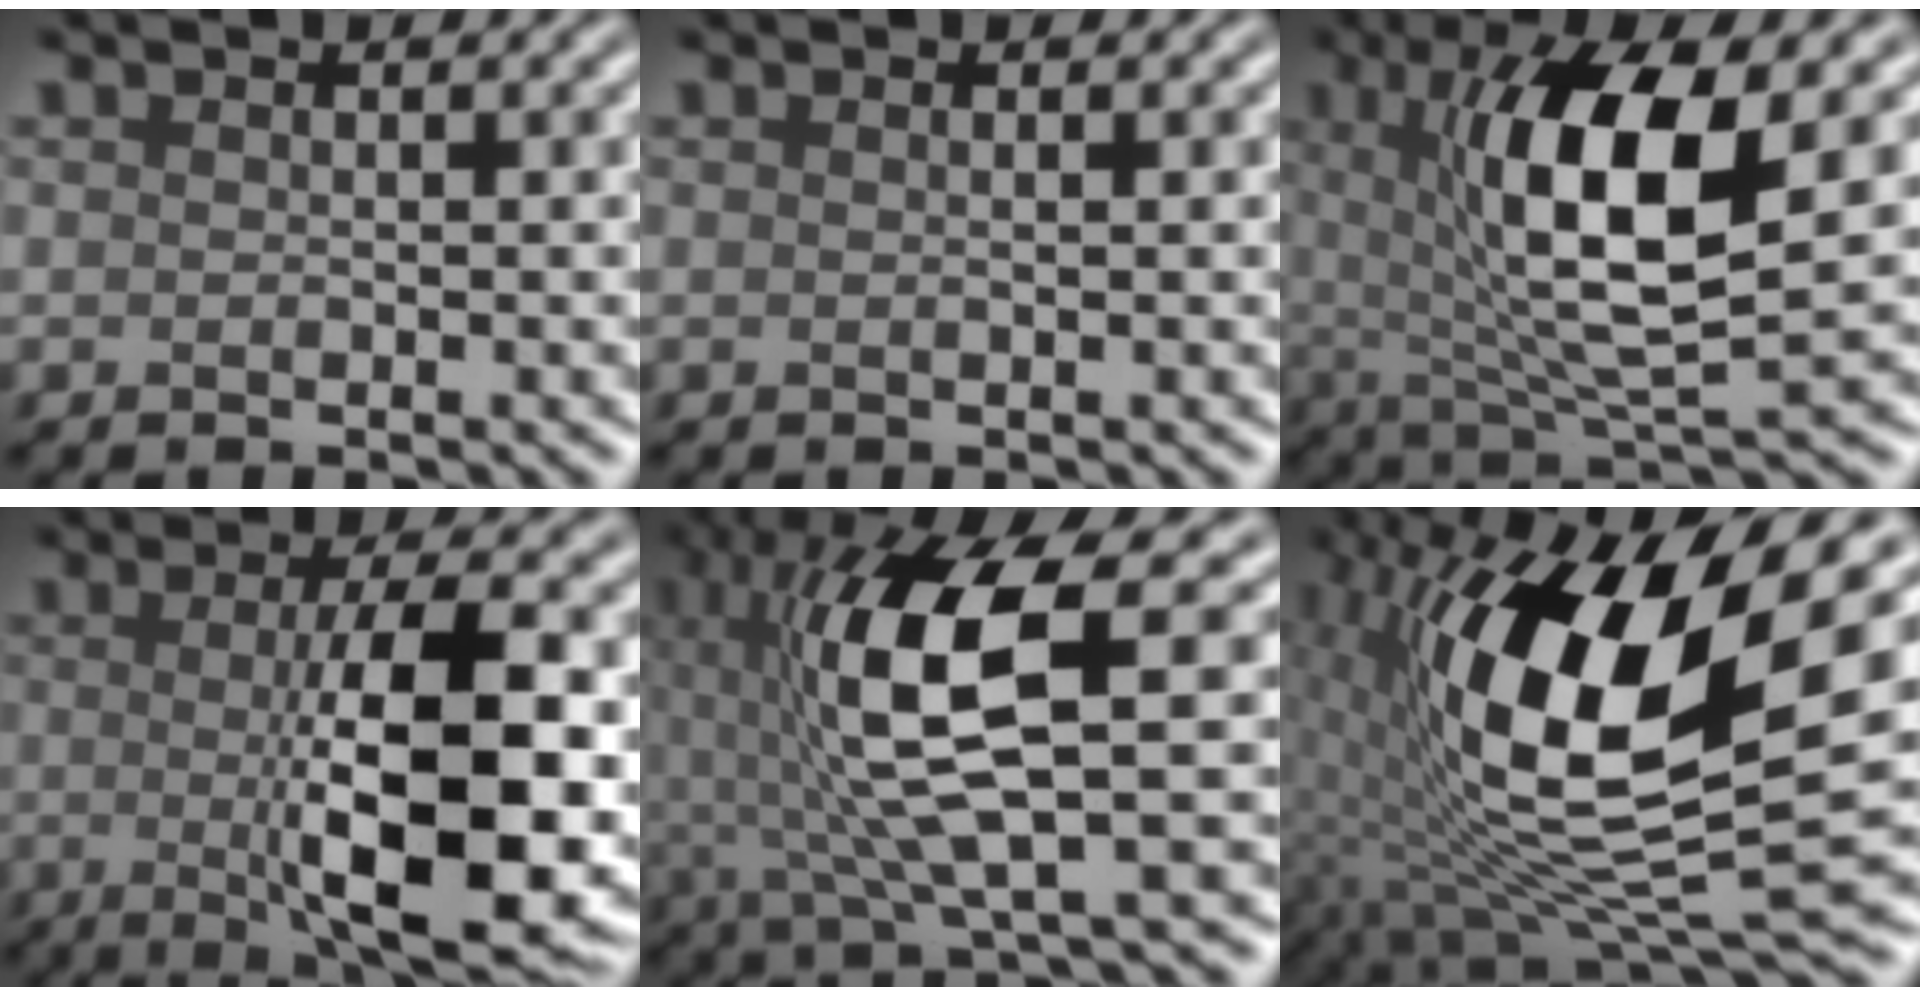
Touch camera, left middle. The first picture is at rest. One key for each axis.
{"total": 0.8, "fx": 0.2, "fy": 0.3, "fz": 0.7, "tx": -0.003, "ty": -0.001, "tz": -0.003}
{"total": 10.6, "fx": 1.7, "fy": 3.4, "fz": 9.9, "tx": -0.169, "ty": -0.006, "tz": 0.034}
{"total": 11.9, "fx": -0.8, "fy": 3.2, "fz": 11.4, "tx": -0.162, "ty": -0.012, "tz": -0.009}
{"total": 10.6, "fx": 0.8, "fy": 2.7, "fz": 10.2, "tx": -0.200, "ty": 0.002, "tz": 0.021}
{"total": 14.7, "fx": 1.5, "fy": 5.1, "fz": 13.7, "tx": -0.246, "ty": -0.015, "tz": 0.019}